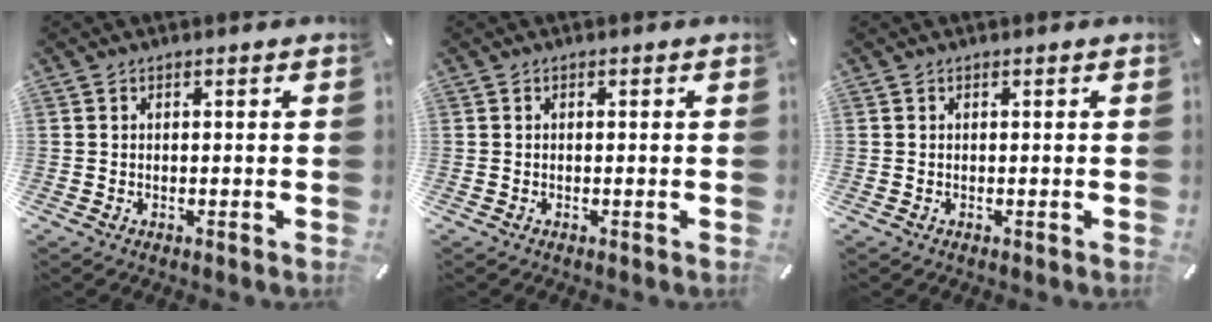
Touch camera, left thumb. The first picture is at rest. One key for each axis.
{"total": 0.0}
{"total": 0.0}